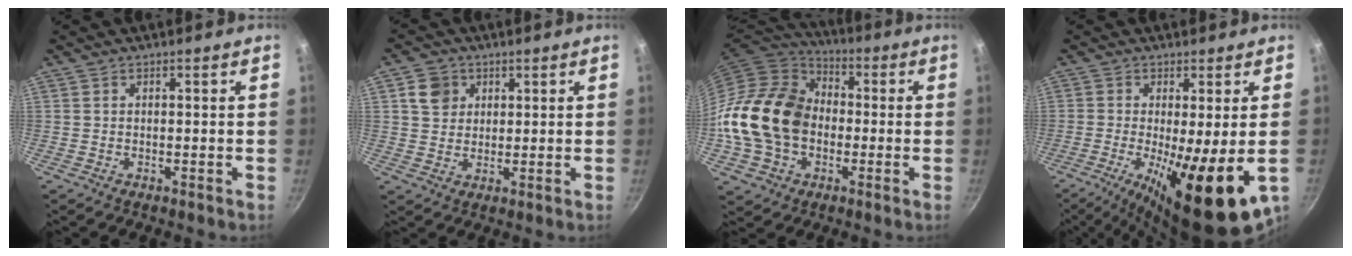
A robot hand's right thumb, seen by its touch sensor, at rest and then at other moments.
{"total": 5.3, "force": [2.0, 4.6, 1.8], "torque": [-0.004, 0.002, 0.034]}
{"total": 19.7, "force": [-1.8, 15.1, 12.5], "torque": [-0.212, 0.038, -0.037]}
{"total": 16.6, "force": [-3.6, 4.4, 15.6], "torque": [-0.250, -0.016, -0.045]}